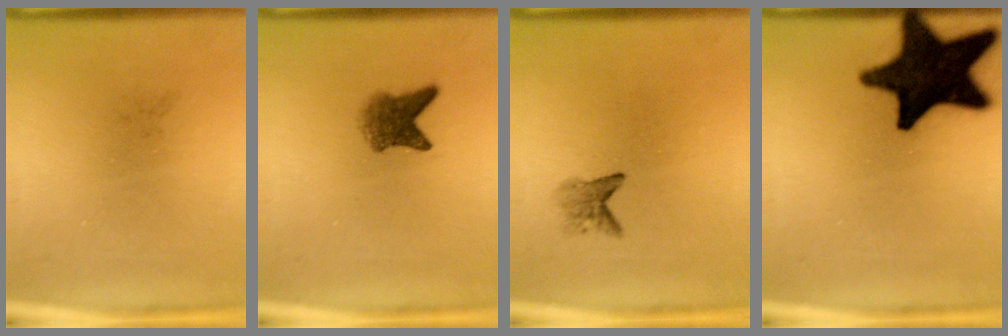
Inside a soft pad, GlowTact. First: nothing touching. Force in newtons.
{"total": 3.5}
{"total": 1.8}
{"total": 19.8}